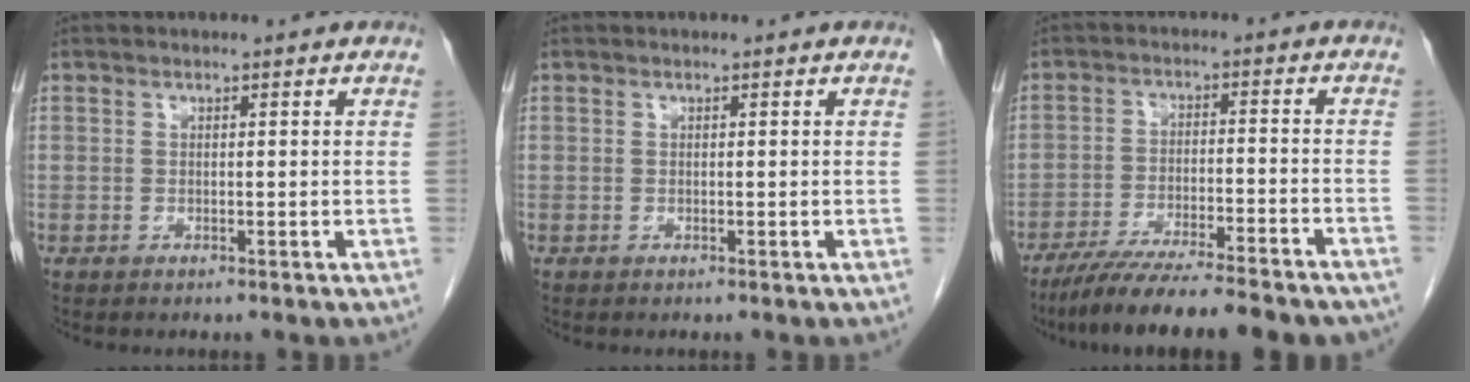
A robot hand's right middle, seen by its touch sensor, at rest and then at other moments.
{"total": 0.0}
{"total": 17.5, "force": [-15.1, 1.7, 8.8], "torque": [-0.123, -0.022, -0.223]}